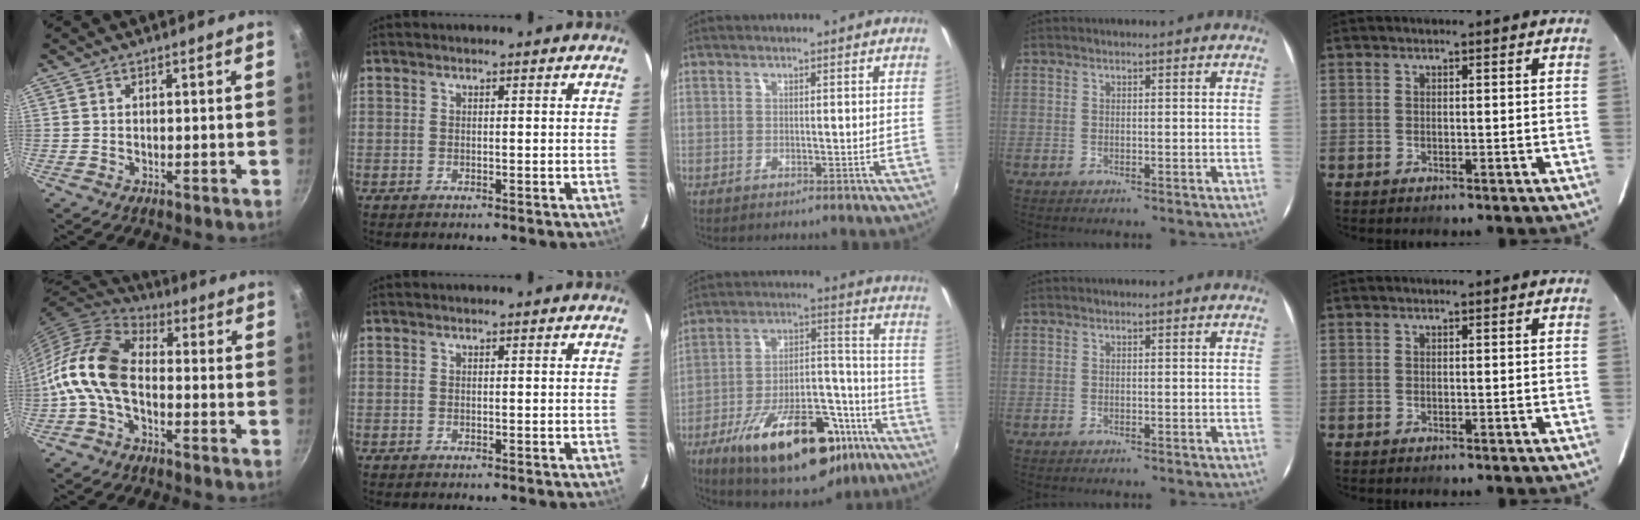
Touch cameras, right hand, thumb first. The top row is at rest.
{"thumb": {"total": 12.6, "force": [-2.8, 7.6, 9.7], "torque": [-0.182, 0.039, -0.075]}, "middle": {"total": 27.2, "force": [-15.7, 11.8, 18.9], "torque": [-0.306, 0.011, -0.221]}}